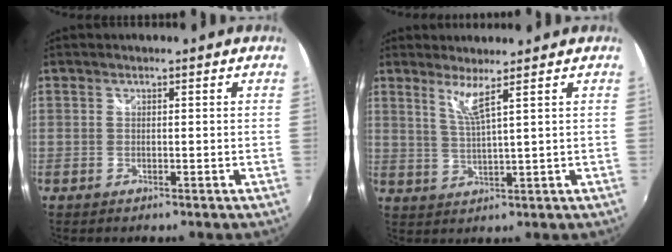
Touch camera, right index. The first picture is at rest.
{"total": 3.8, "force": [2.5, -0.9, 2.7], "torque": [-0.057, -0.011, 0.048]}